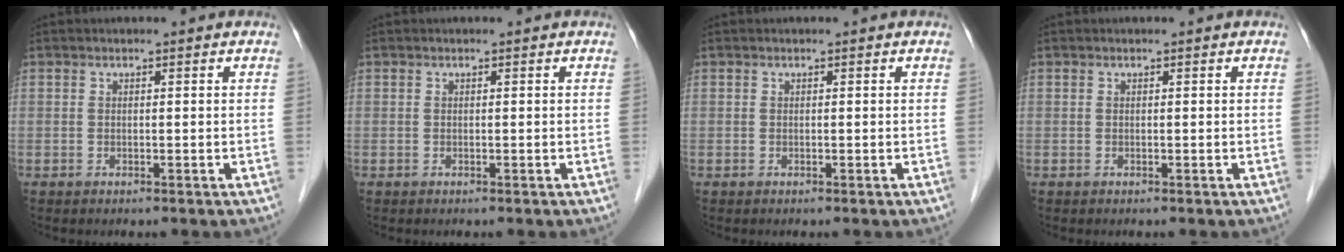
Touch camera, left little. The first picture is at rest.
{"total": 0.0}
{"total": 0.0}
{"total": 0.0}